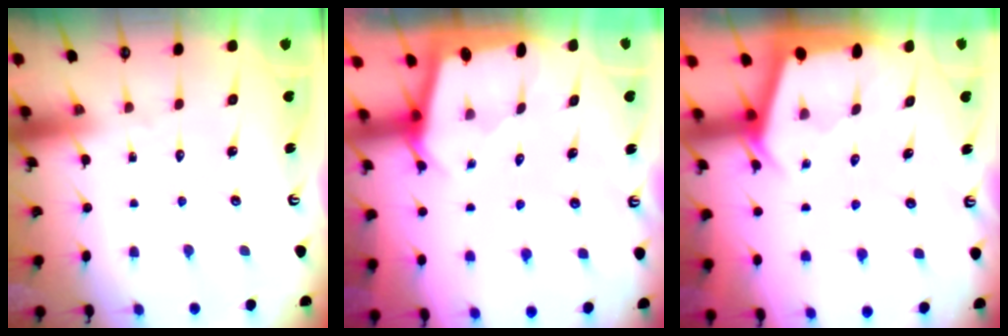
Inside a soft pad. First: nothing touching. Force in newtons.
{"total": 1.6, "press": 1.5, "slide": 0.2}
{"total": 2.3, "press": 2.3, "slide": 0.3}